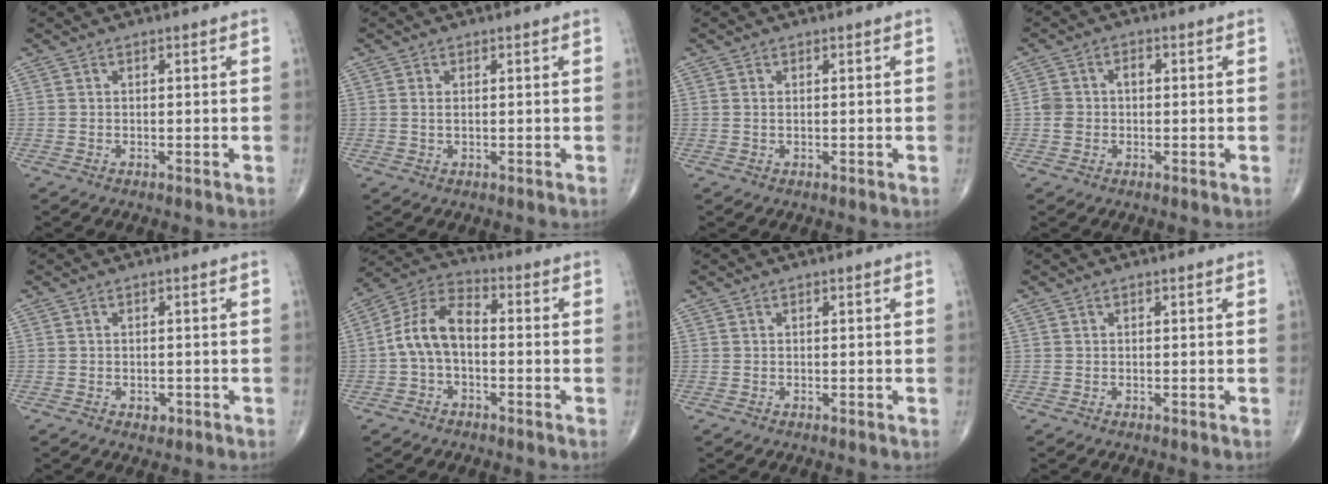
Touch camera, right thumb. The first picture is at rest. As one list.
[{"total": 1.1, "force": [0.2, 0.5, 0.9], "torque": [-0.022, 0.000, 0.006]}, {"total": 0.5, "force": [0.1, 0.3, 0.4], "torque": [-0.011, 0.001, 0.003]}, {"total": 3.9, "force": [-0.1, 3.1, 2.3], "torque": [-0.041, 0.018, -0.002]}, {"total": 1.3, "force": [-0.7, 0.9, 0.6], "torque": [-0.003, 0.001, -0.007]}, {"total": 9.6, "force": [-1.1, 5.6, 7.7], "torque": [-0.144, 0.036, -0.034]}, {"total": 0.0}, {"total": 0.0}]